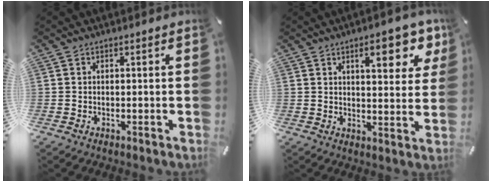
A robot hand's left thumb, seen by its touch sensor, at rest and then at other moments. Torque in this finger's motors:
{"motor_torque": [1.74, 1.68, 0.98, -0.93, 0.29]}